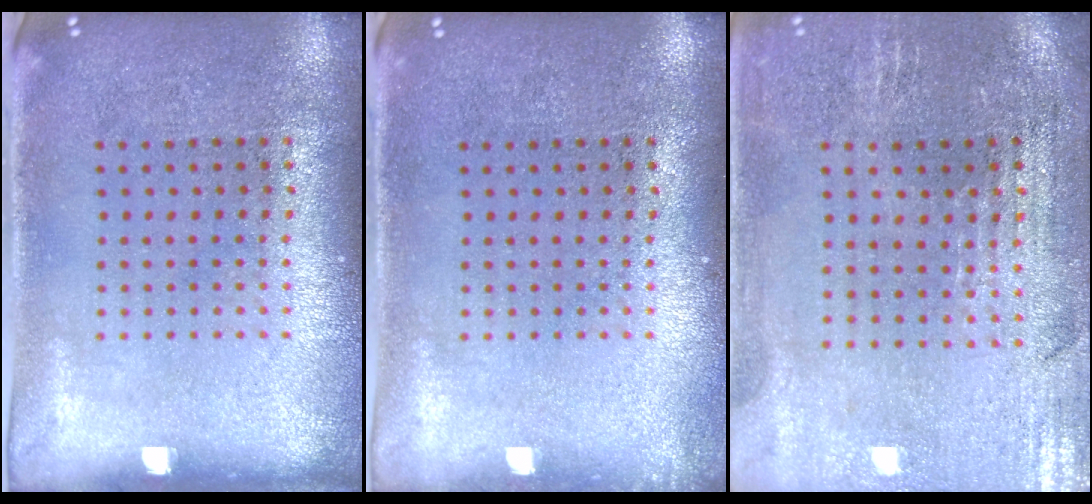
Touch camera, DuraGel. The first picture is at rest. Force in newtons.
{"total": 0.7, "press": 0.7, "slide": 0.1}
{"total": 0.9, "press": 0.8, "slide": 0.4}